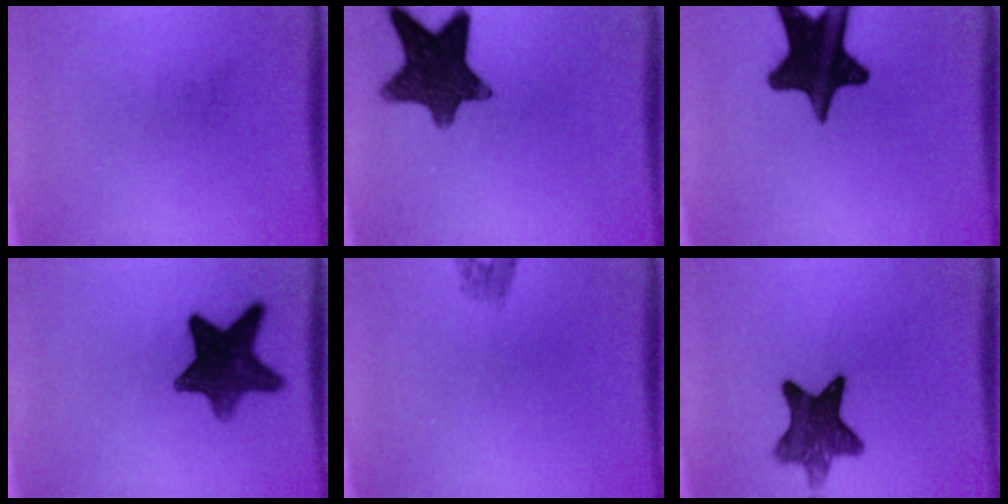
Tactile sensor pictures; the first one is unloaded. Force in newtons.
{"total": 12.8}
{"total": 17.0}
{"total": 12.2}
{"total": 1.4}
{"total": 9.5}